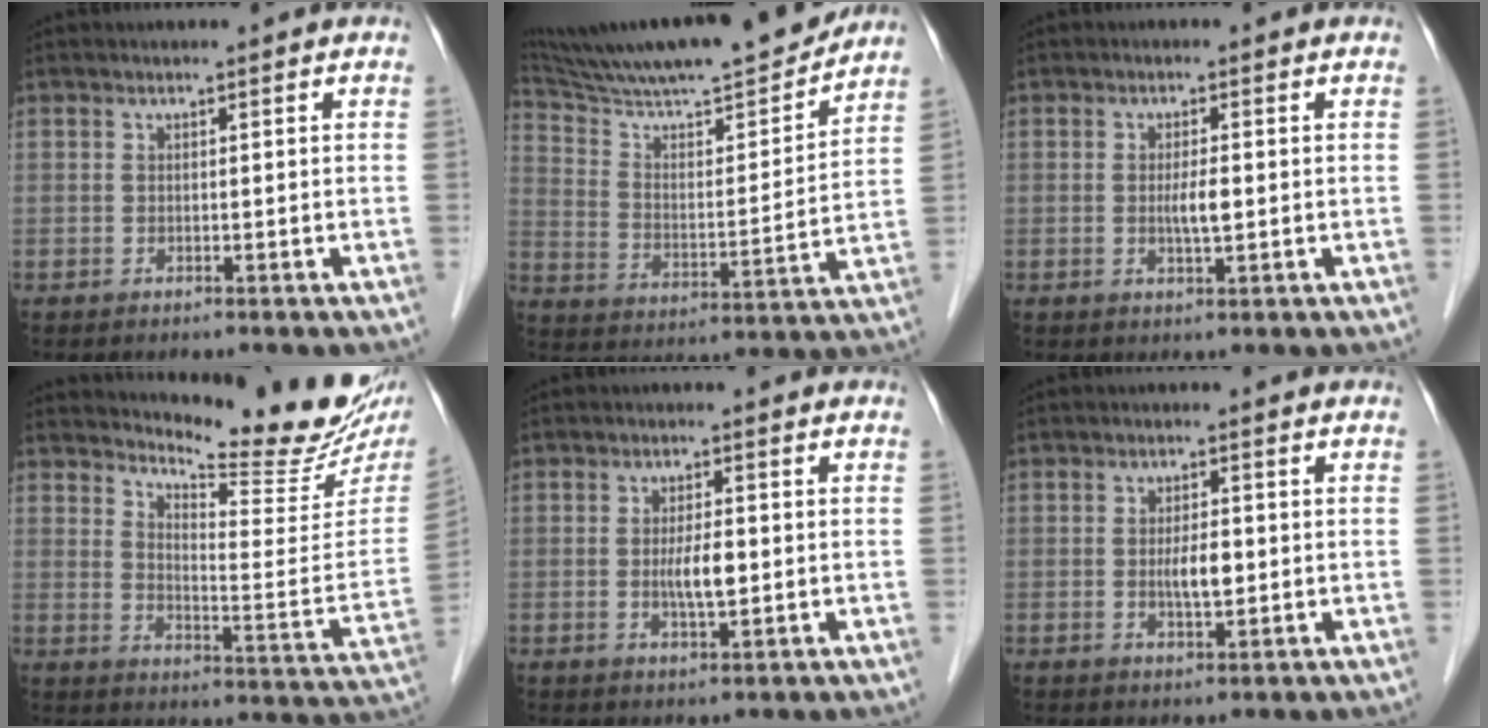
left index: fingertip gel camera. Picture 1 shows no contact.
{"total": 22.2, "force": [19.9, 1.2, 9.8], "torque": [-0.165, -0.007, 0.310]}
{"total": 2.7, "force": [-0.2, 0.4, 2.6], "torque": [-0.051, -0.003, -0.002]}
{"total": 17.0, "force": [15.9, 1.4, 5.9], "torque": [-0.093, -0.089, 0.199]}
{"total": 3.8, "force": [-0.3, 0.8, 3.7], "torque": [-0.070, -0.003, -0.003]}
{"total": 3.3, "force": [-0.2, 1.0, 3.2], "torque": [-0.060, -0.001, -0.002]}